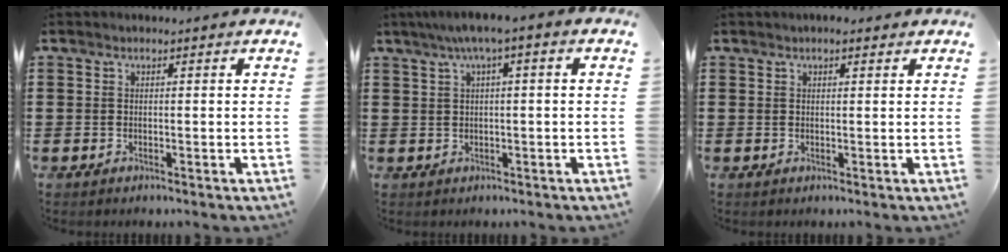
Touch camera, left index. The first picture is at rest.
{"total": 3.3, "force": [0.2, 0.3, 3.3], "torque": [-0.061, 0.003, -0.002]}
{"total": 1.4, "force": [1.0, 0.3, 0.9], "torque": [-0.019, 0.003, 0.018]}